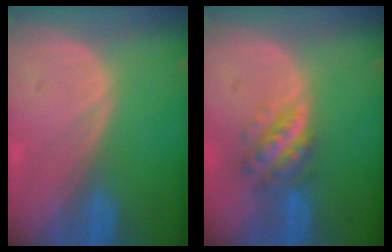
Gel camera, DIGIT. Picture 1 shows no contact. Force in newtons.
{"total": 5.8, "press": 5.3, "slide": 2.4}